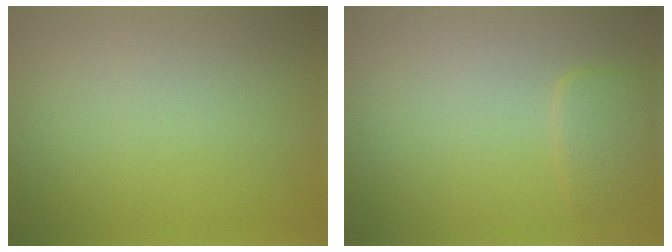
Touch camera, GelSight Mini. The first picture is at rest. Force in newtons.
{"total": 1.9, "press": 1.9, "slide": 0.1}